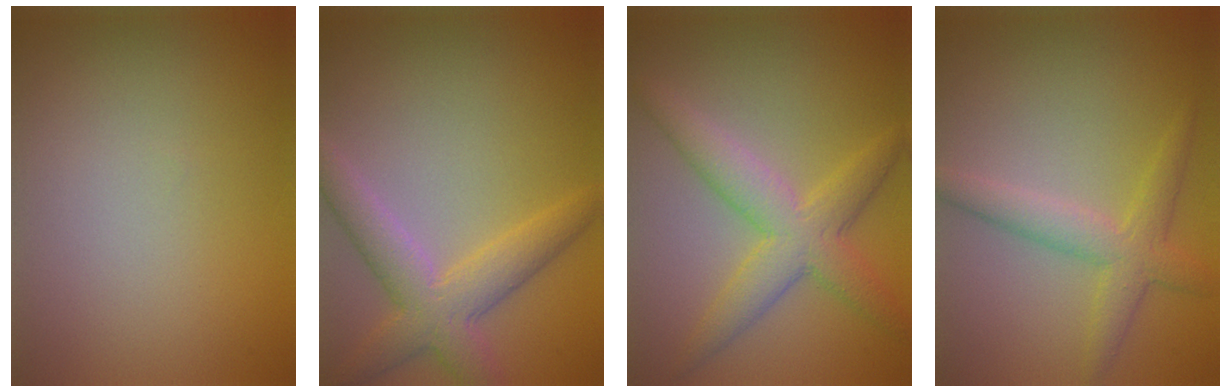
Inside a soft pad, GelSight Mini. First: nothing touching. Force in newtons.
{"total": 5.1, "press": 5.1, "slide": 0.4}
{"total": 5.2, "press": 5.1, "slide": 0.3}
{"total": 3.4, "press": 3.4, "slide": 0.1}